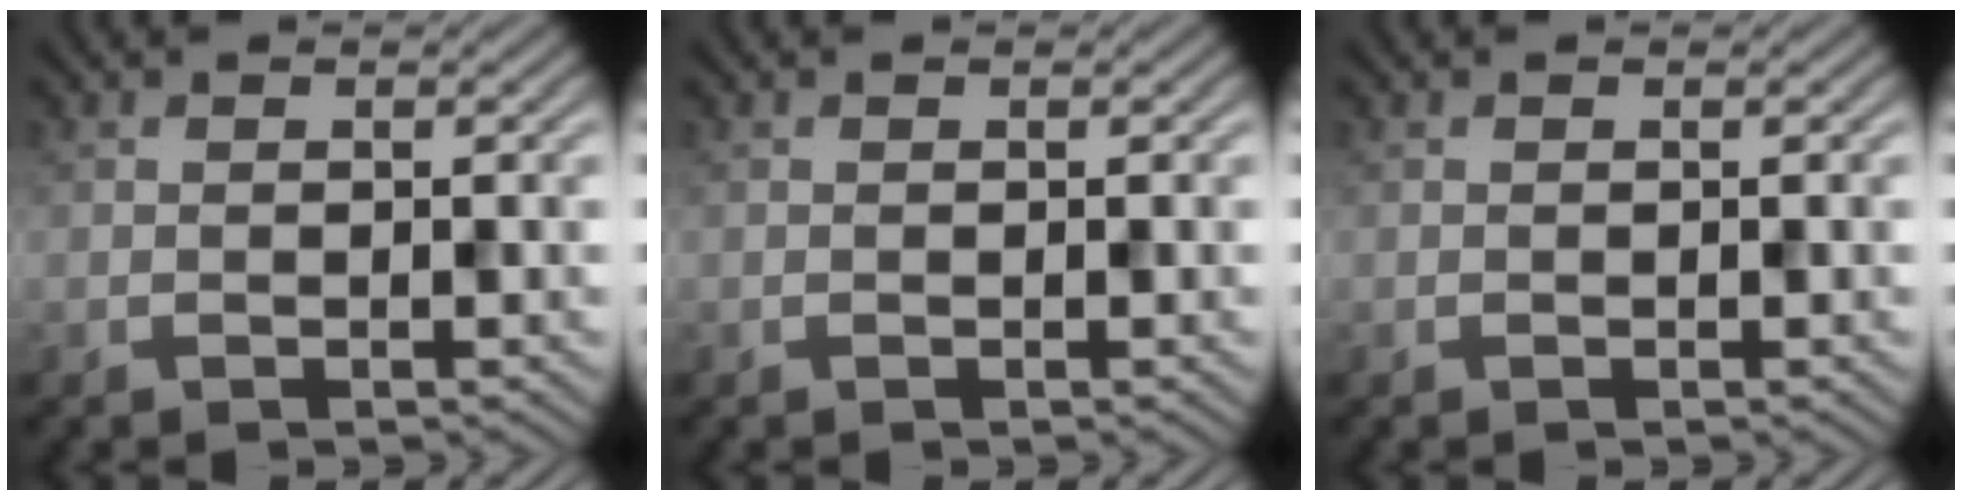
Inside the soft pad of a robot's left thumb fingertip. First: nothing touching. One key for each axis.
{"total": 0.0}
{"total": 0.0}